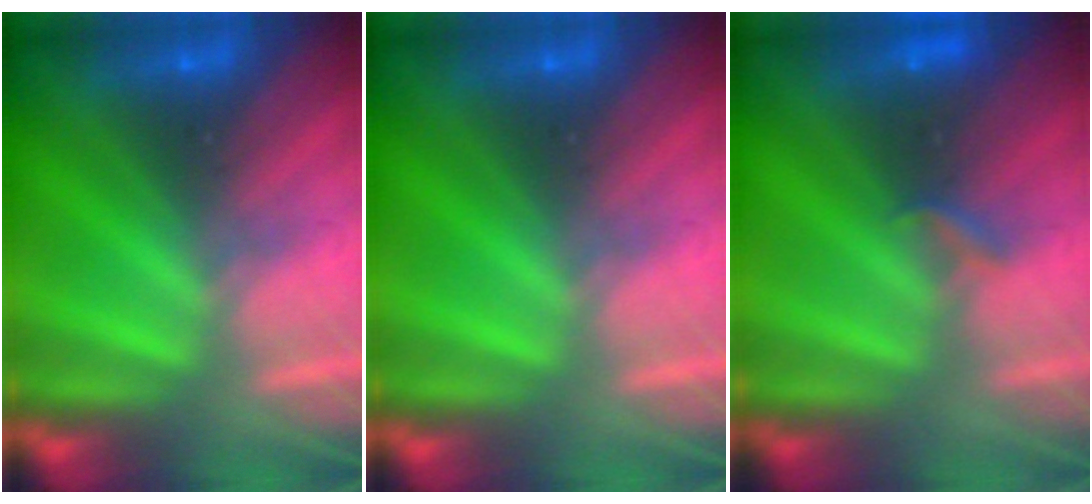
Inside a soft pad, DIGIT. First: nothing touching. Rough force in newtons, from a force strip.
{"total": 0.0}
{"total": 2.2}